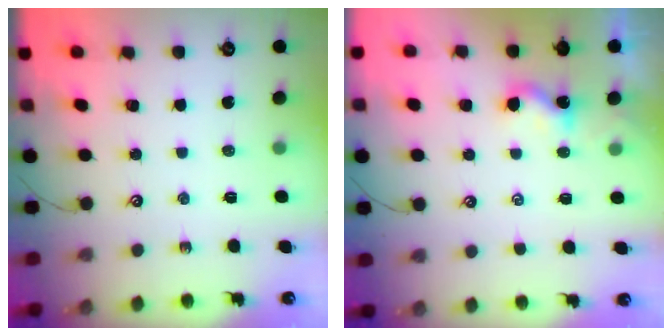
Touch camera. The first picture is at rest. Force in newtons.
{"total": 1.9, "press": 1.9, "slide": 0.1}